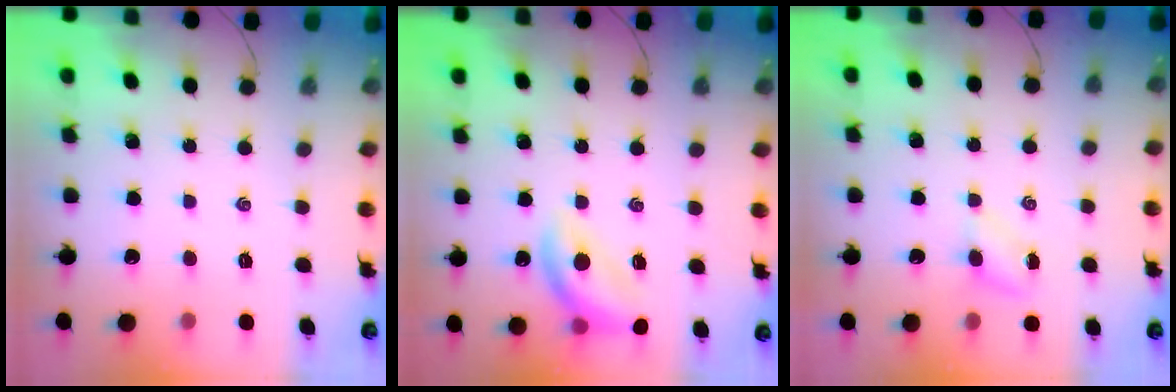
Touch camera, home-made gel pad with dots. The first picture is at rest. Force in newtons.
{"total": 14.0, "press": 13.8, "slide": 2.7}
{"total": 3.7, "press": 3.6, "slide": 1.2}